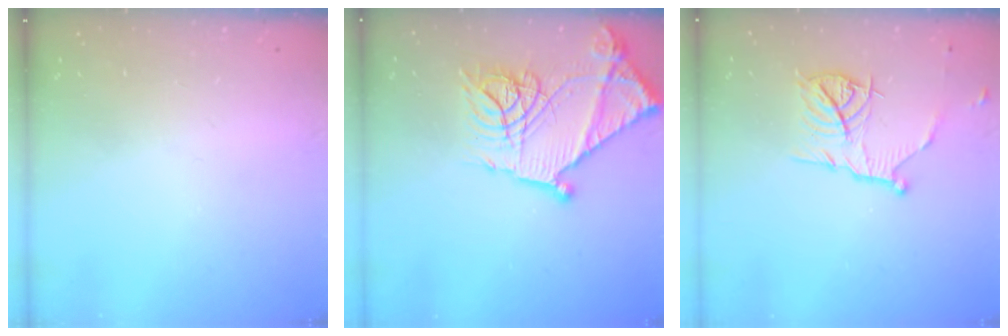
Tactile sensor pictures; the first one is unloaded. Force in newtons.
{"total": 21.3, "press": 21.2, "slide": 1.6}
{"total": 11.2, "press": 11.2, "slide": 0.8}